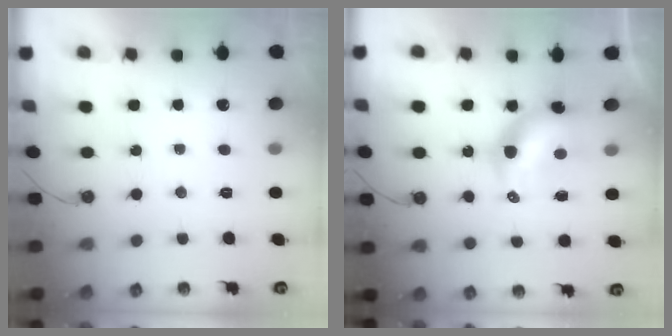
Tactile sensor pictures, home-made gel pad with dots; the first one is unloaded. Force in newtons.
{"total": 8.2, "press": 8.1, "slide": 0.2}